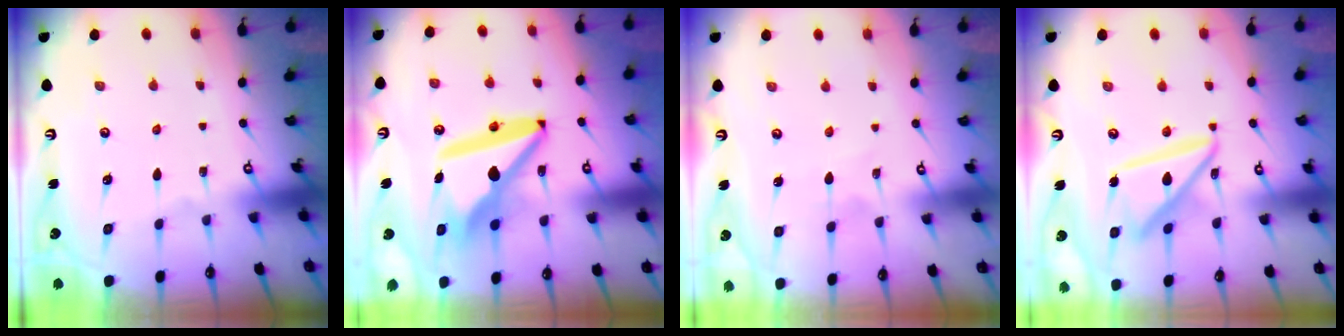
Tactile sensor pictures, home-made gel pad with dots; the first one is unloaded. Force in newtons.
{"total": 15.3, "press": 15.1, "slide": 1.9}
{"total": 4.7, "press": 4.6, "slide": 0.3}
{"total": 14.4, "press": 14.3, "slide": 1.5}